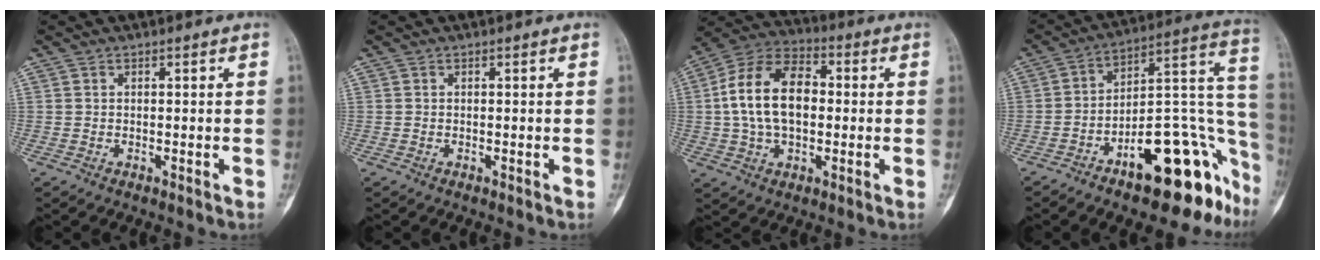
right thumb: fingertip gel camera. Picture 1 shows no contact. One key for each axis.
{"total": 0.0}
{"total": 15.8, "fx": 0.9, "fy": 9.8, "fz": 12.4, "tx": -0.219, "ty": 0.029, "tz": 0.009}
{"total": 22.4, "fx": -12.1, "fy": 8.9, "fz": 16.6, "tx": -0.126, "ty": 0.110, "tz": -0.174}